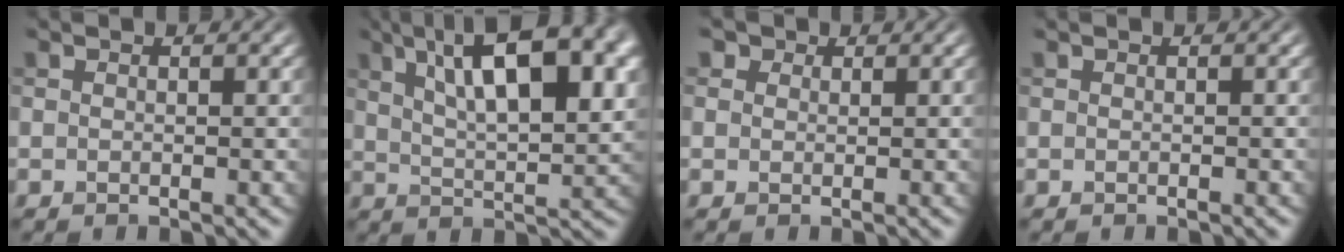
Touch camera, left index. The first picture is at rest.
{"total": 13.8, "force": [6.3, 4.7, 11.3], "torque": [-0.169, 0.019, 0.091]}
{"total": 1.9, "force": [1.1, 1.3, 0.6], "torque": [-0.009, 0.002, 0.002]}
{"total": 0.0}